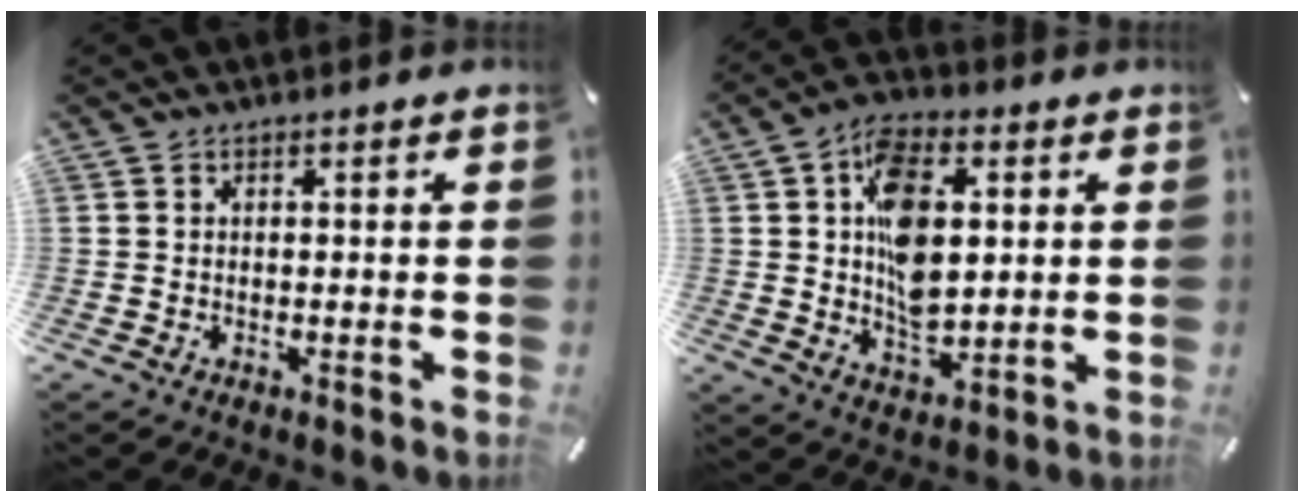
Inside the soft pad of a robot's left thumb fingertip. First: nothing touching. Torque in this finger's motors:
{"motor_torque": [2.34, 2.21, 1.78, -0.72, 0.59]}